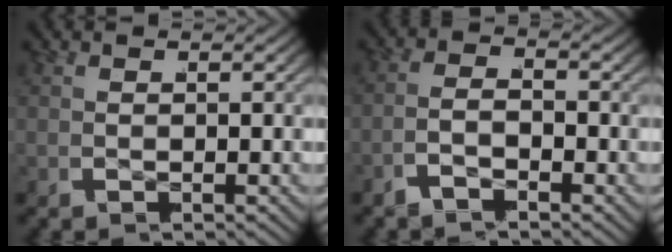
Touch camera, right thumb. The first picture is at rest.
{"total": 1.7, "force": [-1.5, 0.2, 0.7], "torque": [-0.010, 0.004, -0.039]}